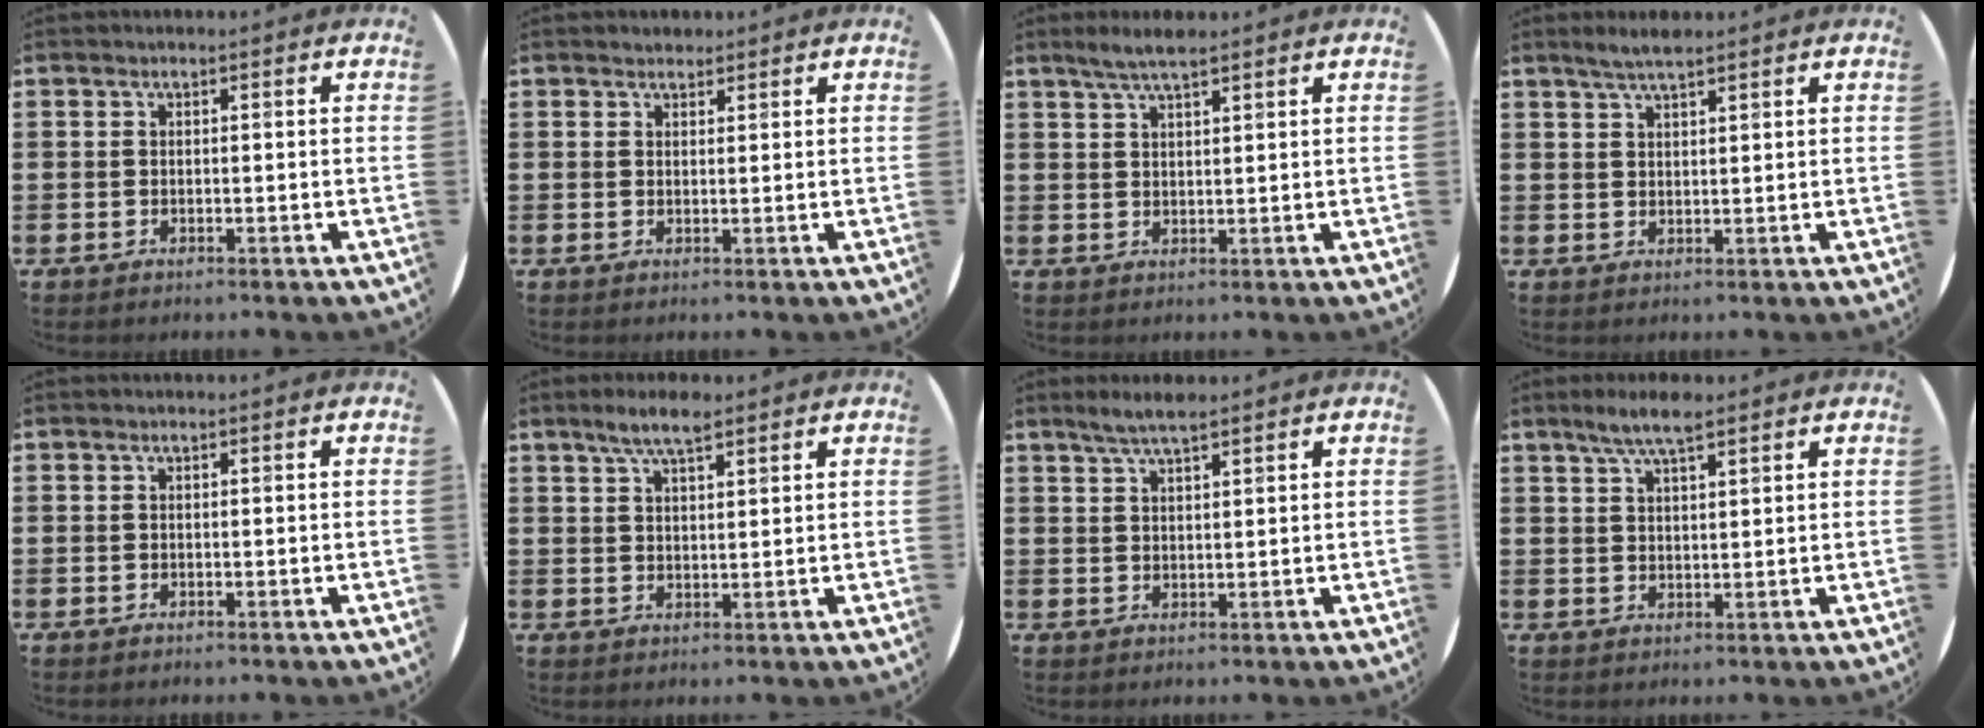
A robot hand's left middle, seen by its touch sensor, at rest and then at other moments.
{"total": 1.3, "force": [1.2, 0.4, 0.0], "torque": [0.006, 0.000, 0.021]}
{"total": 3.2, "force": [2.6, 0.4, 1.7], "torque": [-0.037, 0.003, 0.047]}
{"total": 2.7, "force": [2.3, 0.3, 1.3], "torque": [-0.029, 0.003, 0.042]}
{"total": 0.0}
{"total": 4.6, "force": [3.5, 1.2, 2.8], "torque": [-0.053, -0.002, 0.061]}
{"total": 3.4, "force": [2.8, 0.4, 1.9], "torque": [-0.040, 0.001, 0.050]}
{"total": 4.7, "force": [3.6, 0.8, 2.8], "torque": [-0.054, -0.002, 0.062]}